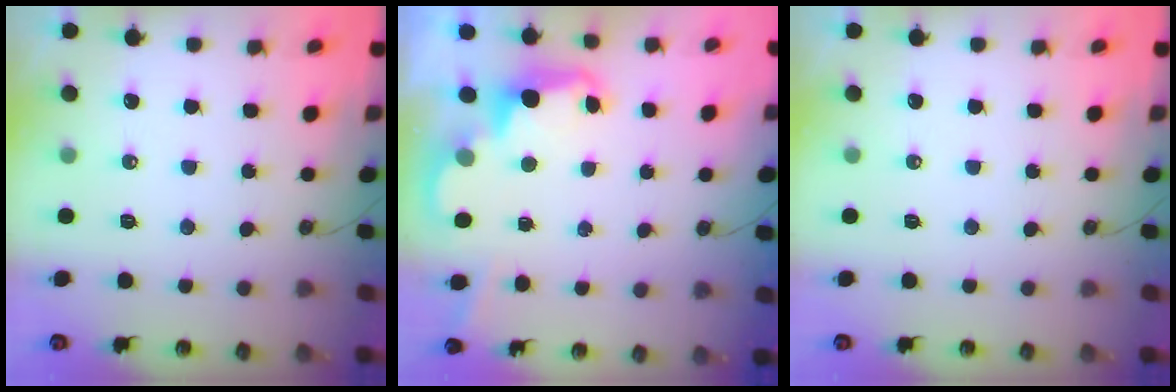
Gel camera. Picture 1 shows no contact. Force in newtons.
{"total": 2.5, "press": 2.4, "slide": 0.6}
{"total": 0.0}